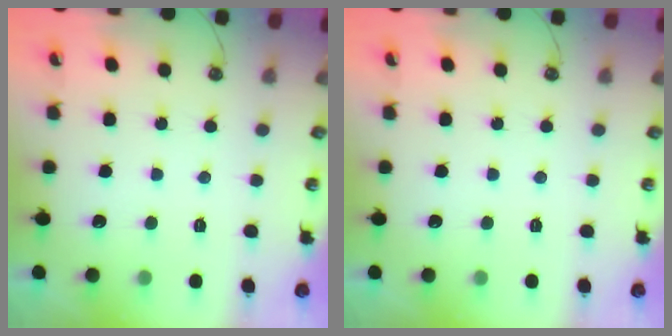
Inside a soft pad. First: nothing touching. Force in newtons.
{"total": 0.0}